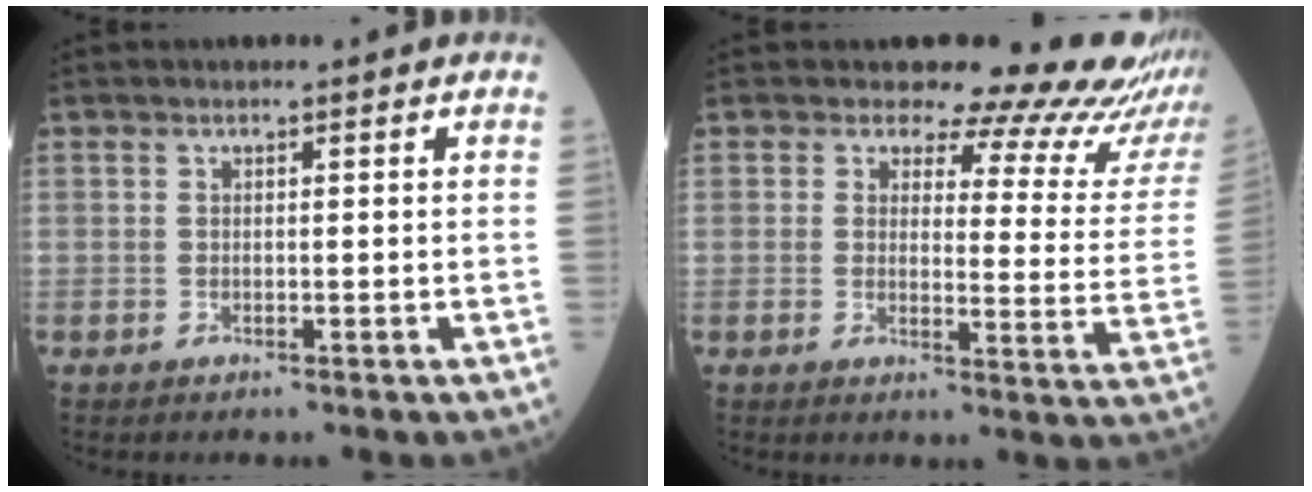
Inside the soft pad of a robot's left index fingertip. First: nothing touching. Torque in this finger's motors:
{"motor_torque": [1.05, -1.08, 0.01, -0.01]}